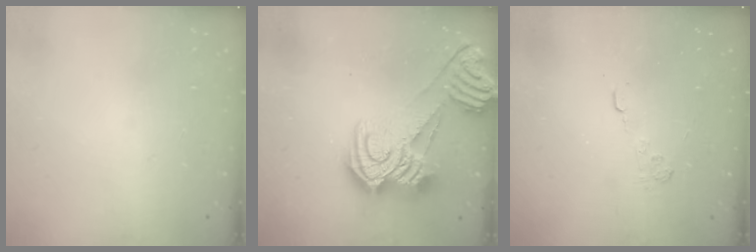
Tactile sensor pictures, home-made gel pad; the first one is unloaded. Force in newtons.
{"total": 16.2, "press": 16.2, "slide": 1.3}
{"total": 2.7, "press": 2.3, "slide": 1.4}